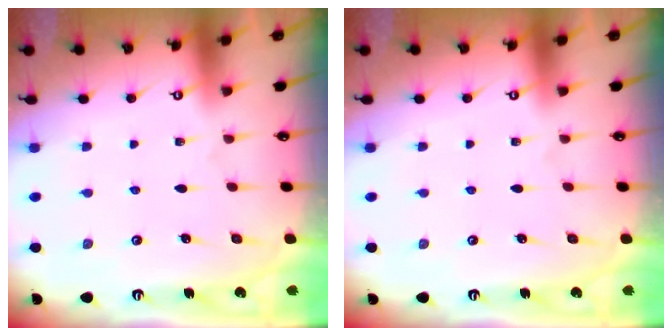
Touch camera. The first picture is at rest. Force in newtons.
{"total": 0.0}